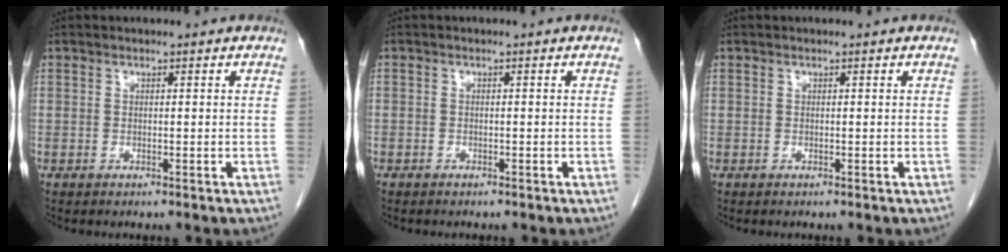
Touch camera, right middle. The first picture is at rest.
{"total": 0.6, "force": [-0.5, 0.4, 0.0], "torque": [-0.007, 0.002, -0.008]}
{"total": 0.0}